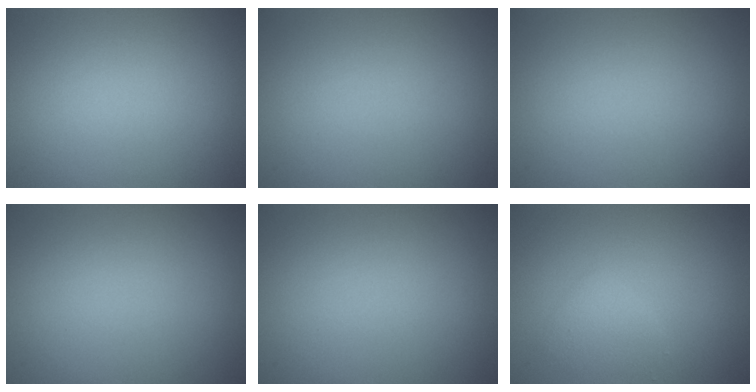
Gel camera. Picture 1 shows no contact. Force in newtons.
{"total": 0.0}
{"total": 0.0}
{"total": 0.0}
{"total": 0.0}
{"total": 1.6, "press": 1.6, "slide": 0.1}